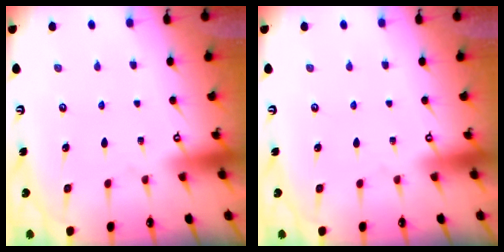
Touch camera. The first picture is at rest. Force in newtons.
{"total": 0.0}